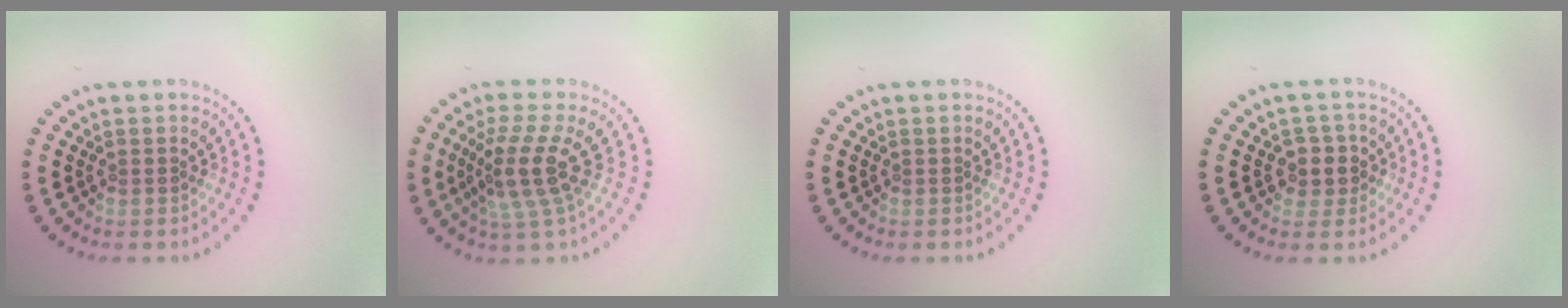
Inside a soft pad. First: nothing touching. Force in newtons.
{"total": 4.1, "press": 3.1, "slide": 2.7}
{"total": 0.0}
{"total": 2.3, "press": 2.0, "slide": 1.0}